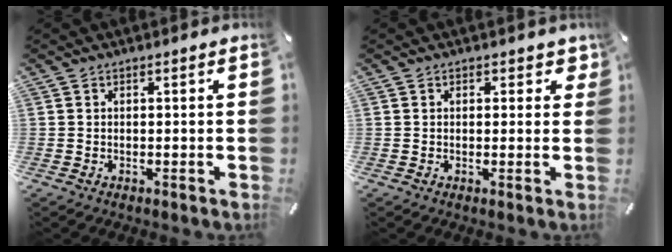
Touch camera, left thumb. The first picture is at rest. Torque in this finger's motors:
{"motor_torque": [0.00, -0.41, 0.06, 0.25, -0.02]}